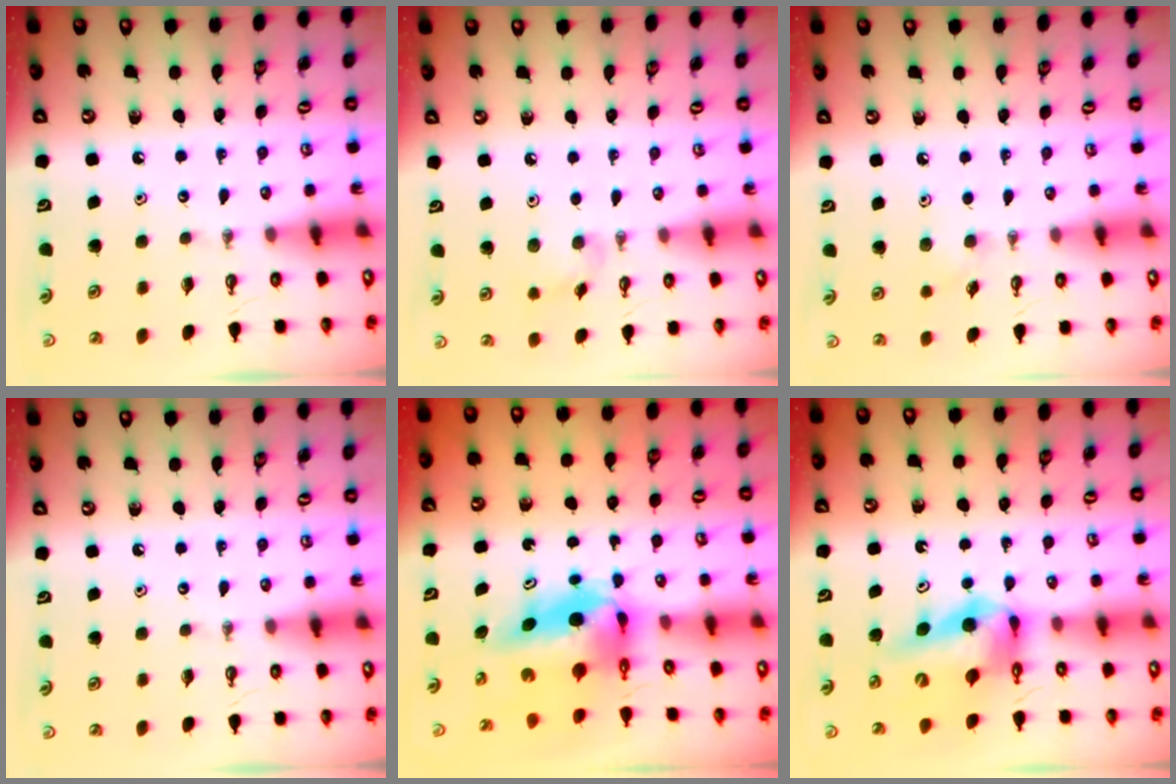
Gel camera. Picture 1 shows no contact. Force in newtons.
{"total": 7.5, "press": 7.1, "slide": 2.3}
{"total": 5.0, "press": 5.0, "slide": 0.8}
{"total": 0.0}
{"total": 7.1, "press": 7.0, "slide": 0.9}
{"total": 11.1, "press": 11.0, "slide": 1.0}